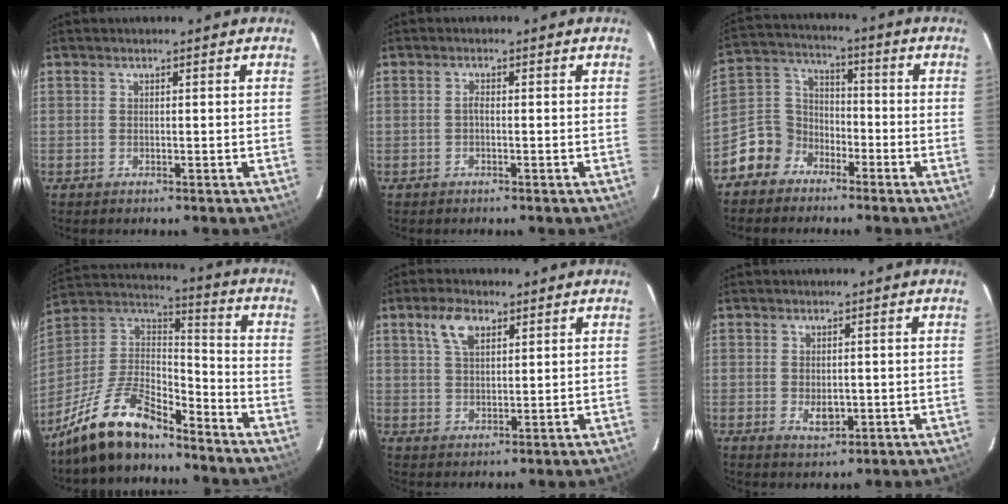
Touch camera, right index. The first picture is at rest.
{"total": 0.8, "force": [-0.4, 0.3, 0.7], "torque": [-0.013, 0.005, -0.008]}
{"total": 8.9, "force": [-5.7, 6.8, 1.0], "torque": [-0.036, 0.044, -0.120]}
{"total": 17.3, "force": [-13.7, 5.5, 9.0], "torque": [-0.206, 0.001, -0.255]}
{"total": 5.6, "force": [2.9, 2.9, 3.8], "torque": [-0.073, 0.013, 0.056]}
{"total": 3.6, "force": [-0.7, 2.3, 2.7], "torque": [-0.045, -0.006, -0.006]}